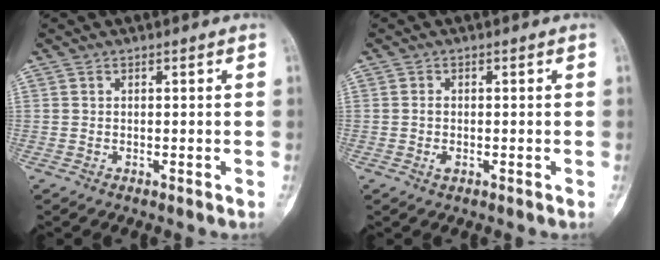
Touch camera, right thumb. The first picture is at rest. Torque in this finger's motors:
{"motor_torque": [0.09, 0.33, 0.00, -0.66, 0.00]}